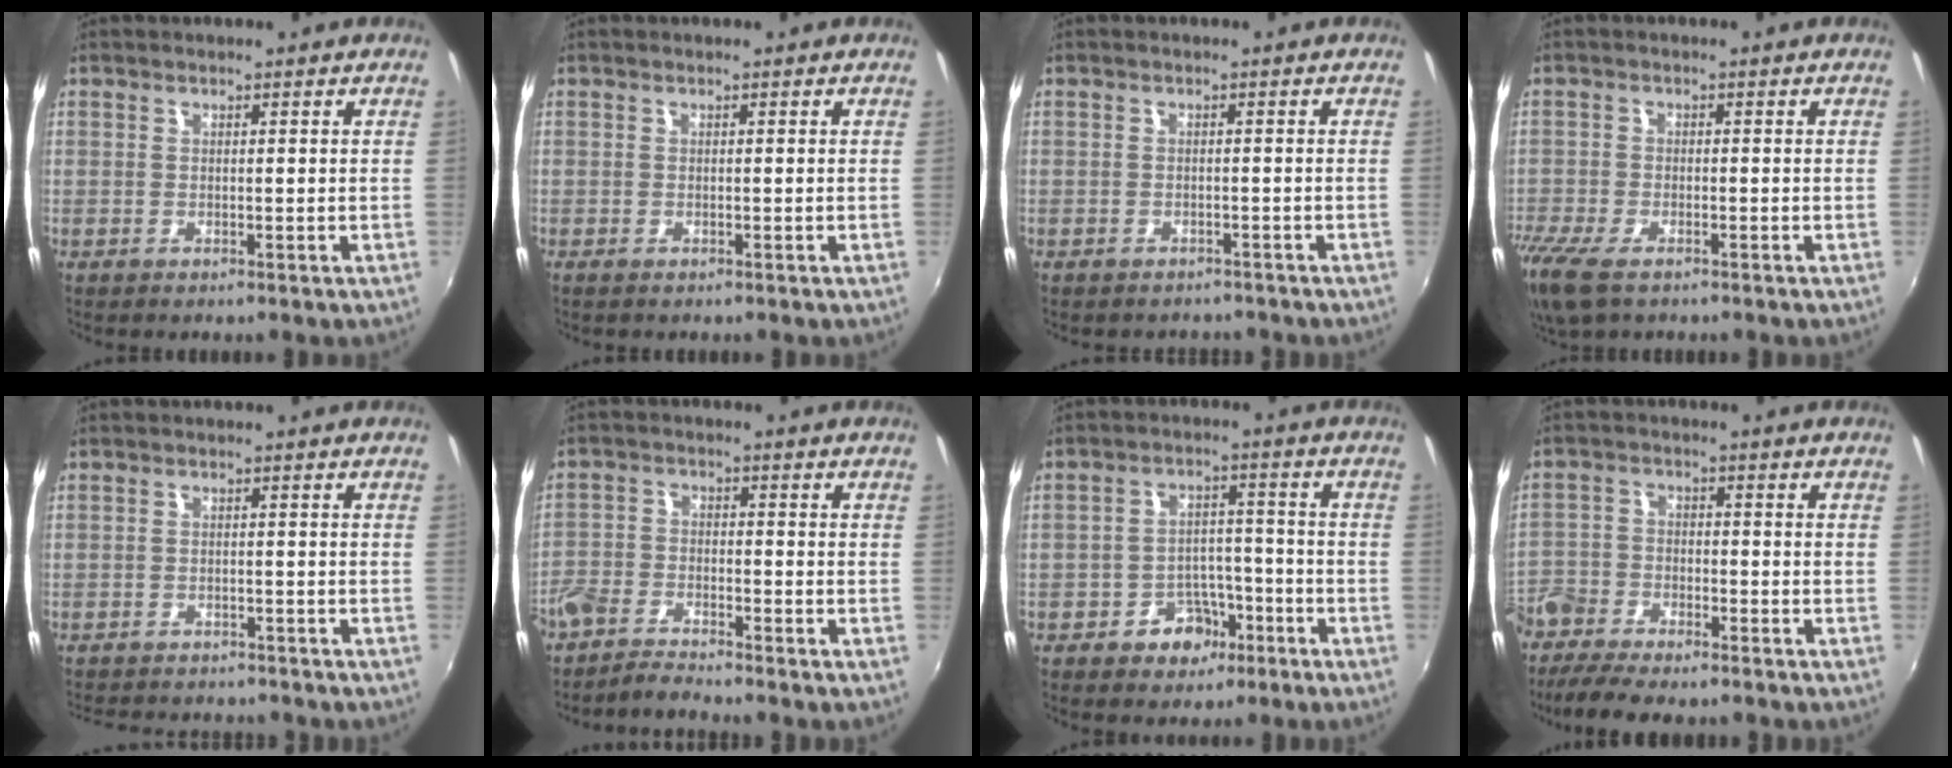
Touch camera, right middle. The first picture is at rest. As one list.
[{"total": 0.0}, {"total": 3.7, "force": [-3.3, 1.4, 0.7], "torque": [-0.020, -0.014, -0.045]}, {"total": 10.2, "force": [-6.9, 4.1, 6.2], "torque": [-0.157, -0.046, -0.134]}, {"total": 8.9, "force": [-8.0, 2.6, 2.8], "torque": [-0.069, -0.015, -0.117]}, {"total": 4.0, "force": [-3.7, 0.9, 1.2], "torque": [-0.039, -0.005, -0.084]}, {"total": 7.1, "force": [-4.2, 5.0, 2.7], "torque": [-0.055, 0.019, -0.054]}, {"total": 9.9, "force": [-8.4, 3.2, 4.2], "torque": [-0.111, -0.012, -0.160]}]